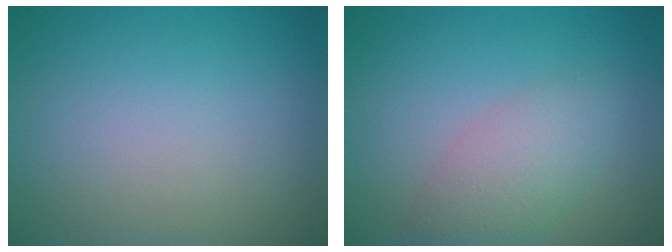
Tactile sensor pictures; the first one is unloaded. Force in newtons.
{"total": 3.5, "press": 3.5, "slide": 0.1}